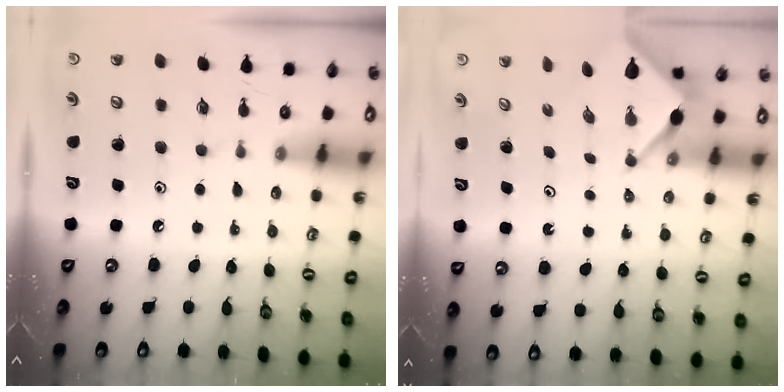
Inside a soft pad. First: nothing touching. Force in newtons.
{"total": 3.0, "press": 3.0, "slide": 0.2}